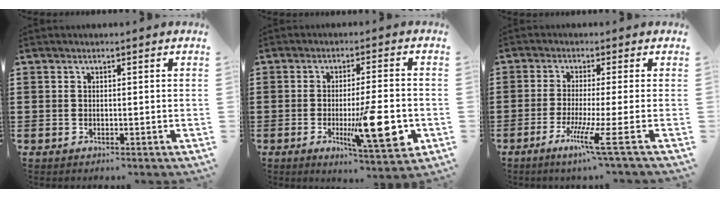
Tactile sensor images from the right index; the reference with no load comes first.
{"total": 12.4, "force": [-3.0, 2.7, 11.7], "torque": [-0.188, -0.015, -0.048]}
{"total": 6.4, "force": [-3.0, -1.3, 5.5], "torque": [-0.113, -0.027, -0.057]}